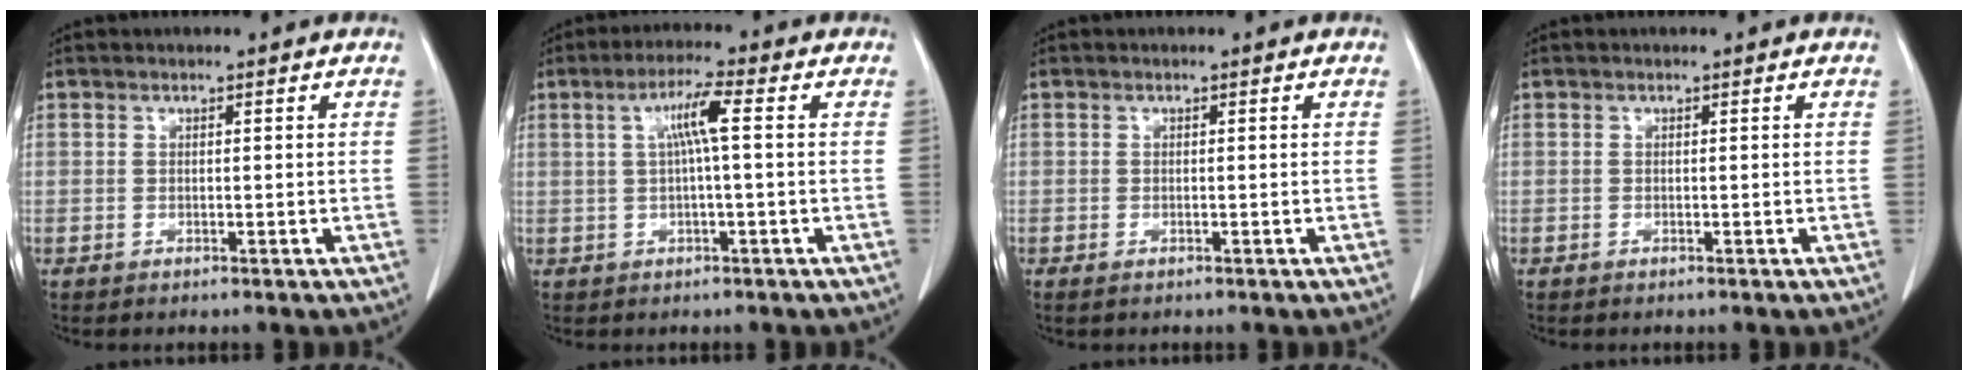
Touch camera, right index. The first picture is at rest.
{"total": 5.5, "force": [1.0, 0.5, 5.3], "torque": [-0.103, 0.015, 0.020]}
{"total": 1.0, "force": [-0.4, 0.6, 0.7], "torque": [-0.019, -0.001, -0.003]}
{"total": 0.0}